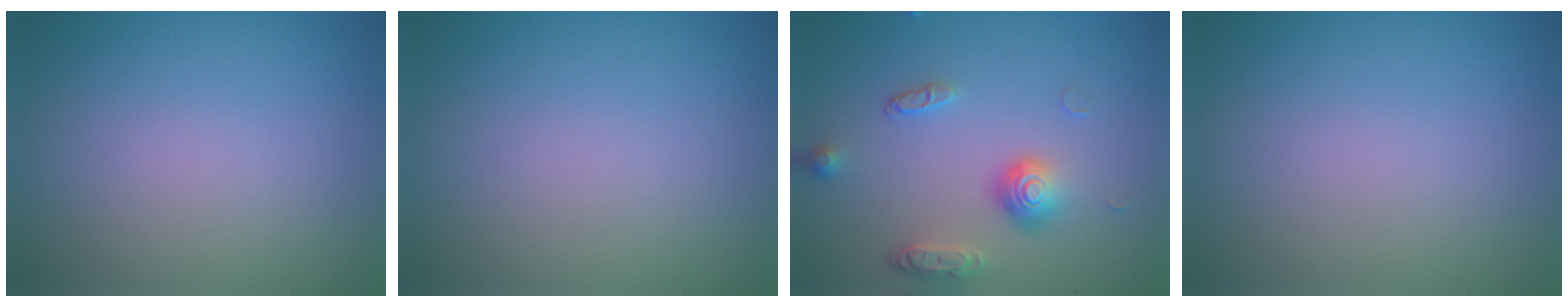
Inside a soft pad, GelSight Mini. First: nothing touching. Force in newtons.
{"total": 0.0}
{"total": 3.8, "press": 2.8, "slide": 2.5}
{"total": 0.0}